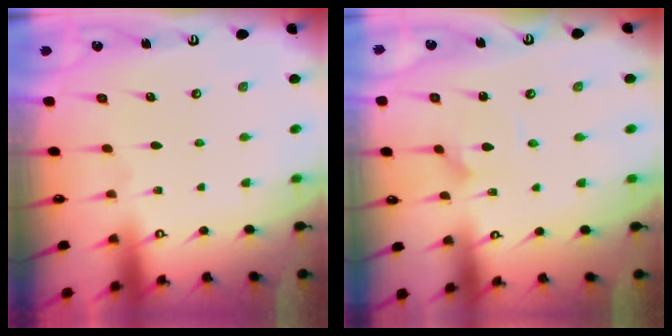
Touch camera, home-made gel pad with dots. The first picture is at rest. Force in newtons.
{"total": 1.6, "press": 1.6, "slide": 0.2}